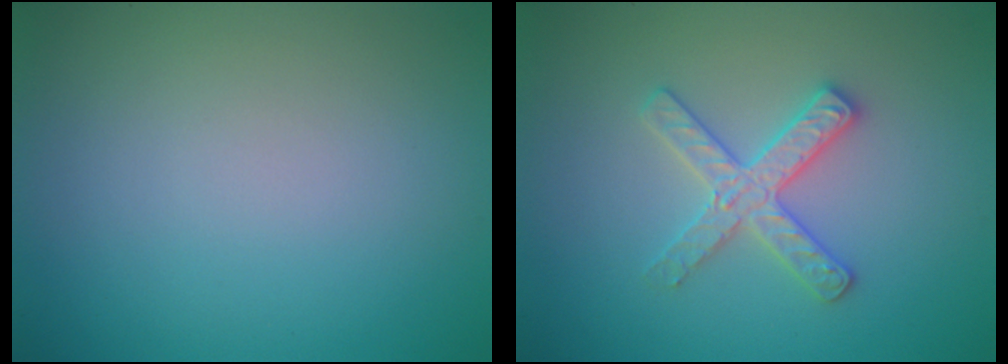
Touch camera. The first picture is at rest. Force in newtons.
{"total": 2.8, "press": 2.8, "slide": 0.3}